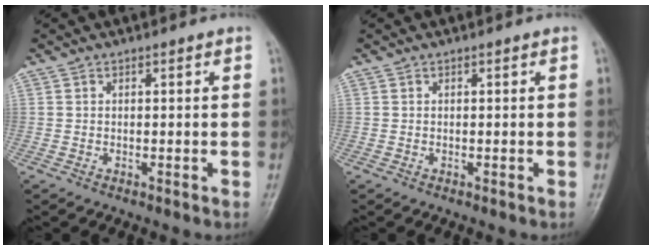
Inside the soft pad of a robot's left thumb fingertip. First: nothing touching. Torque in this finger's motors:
{"motor_torque": [-0.02, 0.03, -0.17, -0.01, 0.00]}